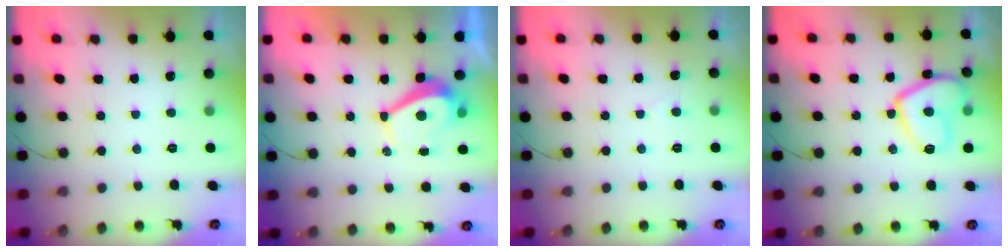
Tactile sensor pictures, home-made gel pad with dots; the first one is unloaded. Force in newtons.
{"total": 3.8, "press": 3.8, "slide": 0.5}
{"total": 1.0, "press": 1.0, "slide": 0.2}
{"total": 12.6, "press": 12.6, "slide": 1.2}